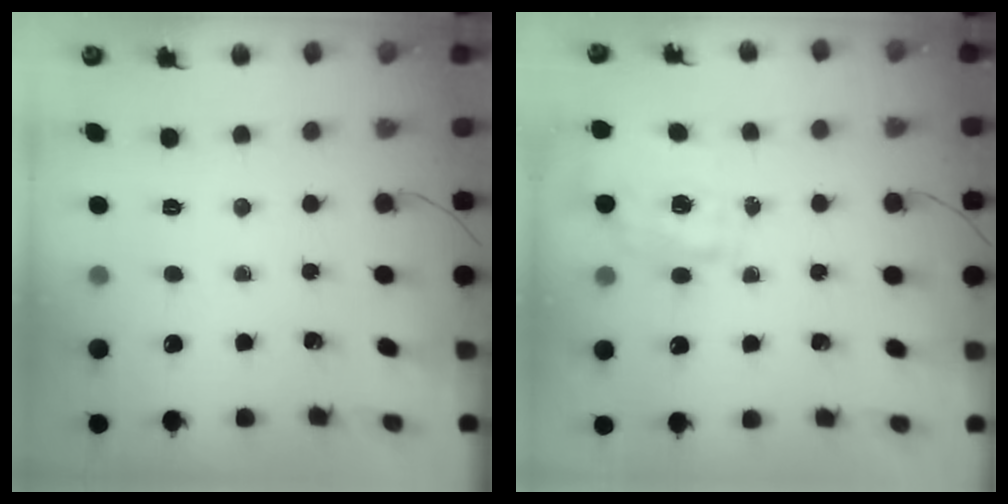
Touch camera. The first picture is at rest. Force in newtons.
{"total": 1.9, "press": 1.8, "slide": 0.6}